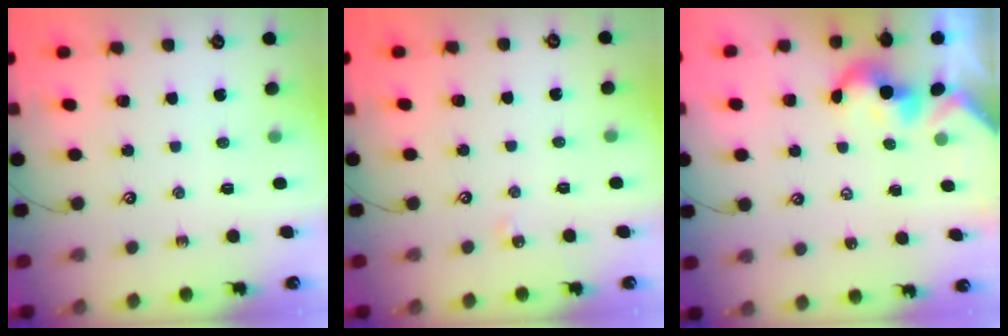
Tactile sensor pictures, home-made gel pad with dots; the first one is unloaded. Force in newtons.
{"total": 2.9, "press": 2.9, "slide": 0.4}
{"total": 2.1, "press": 2.1, "slide": 0.4}